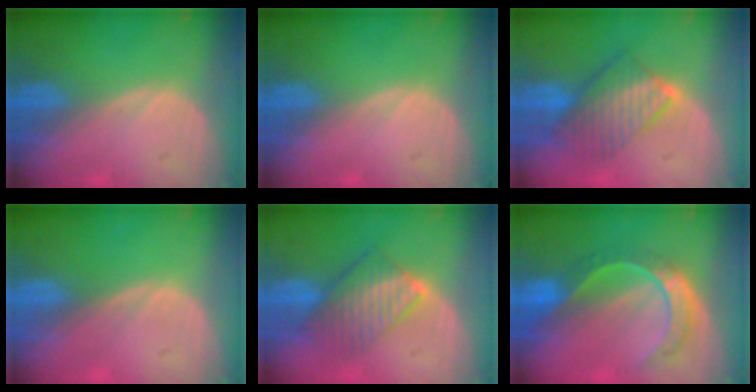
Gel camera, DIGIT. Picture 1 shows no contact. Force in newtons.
{"total": 0.0}
{"total": 7.3, "press": 7.1, "slide": 1.8}
{"total": 0.0}
{"total": 6.8, "press": 6.7, "slide": 1.0}
{"total": 8.3, "press": 6.9, "slide": 4.6}